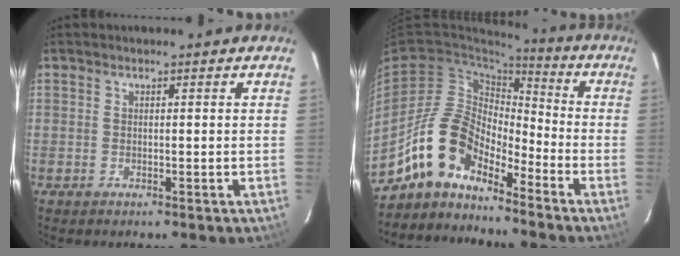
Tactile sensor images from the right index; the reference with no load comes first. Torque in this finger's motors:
{"motor_torque": [1.02, -0.91, 0.15, -0.05]}